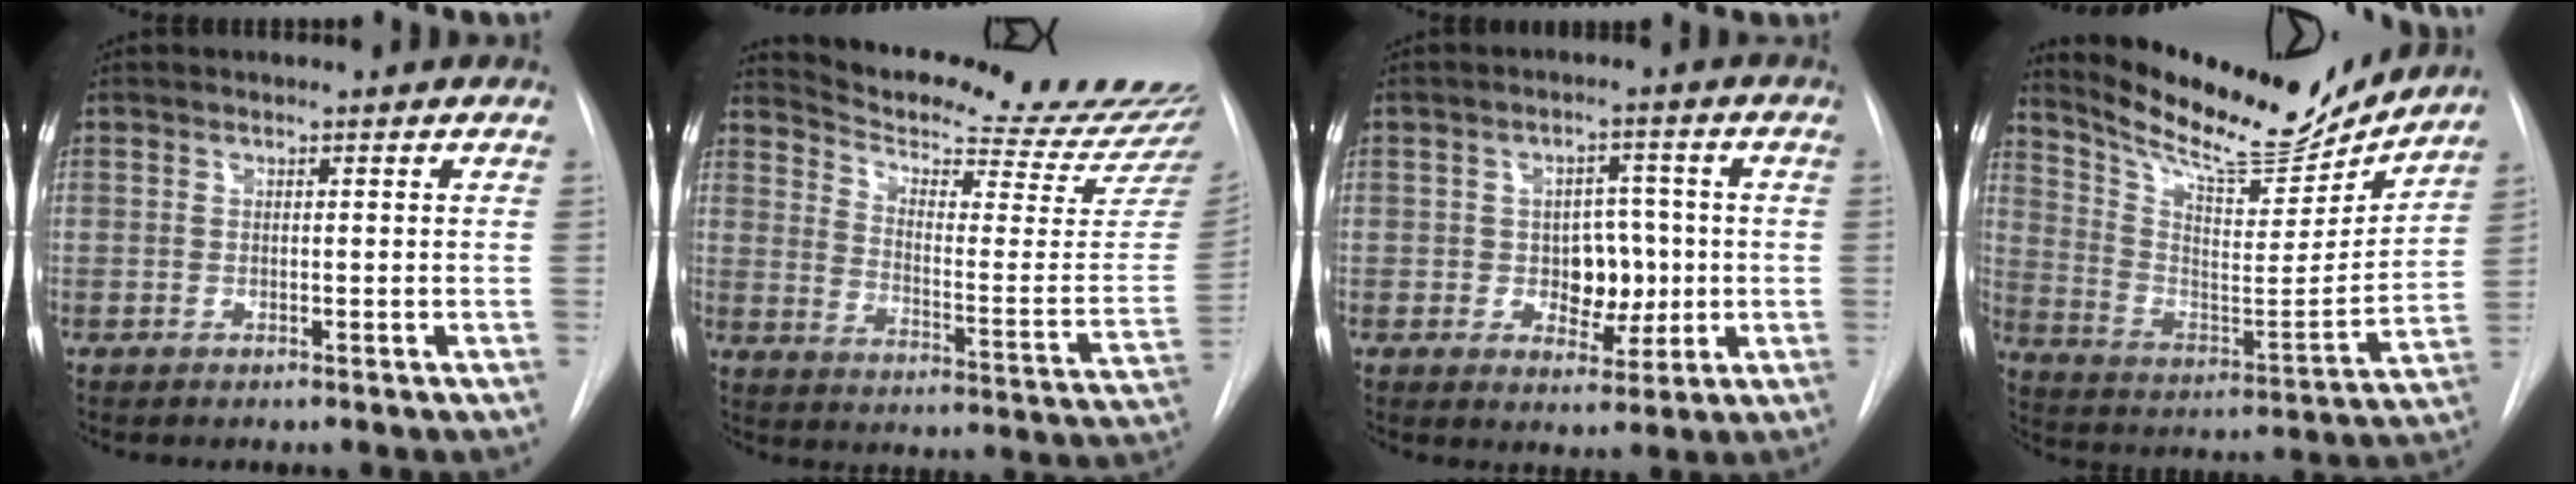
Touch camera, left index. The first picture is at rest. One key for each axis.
{"total": 25.2, "fx": 23.8, "fy": 1.0, "fz": 8.0, "tx": -0.123, "ty": -0.133, "tz": 0.303}
{"total": 6.4, "fx": -1.3, "fy": 4.4, "fz": 4.5, "tx": -0.058, "ty": 0.004, "tz": -0.010}
{"total": 18.9, "fx": 17.5, "fy": 3.4, "fz": 6.5, "tx": -0.126, "ty": -0.039, "tz": 0.279}